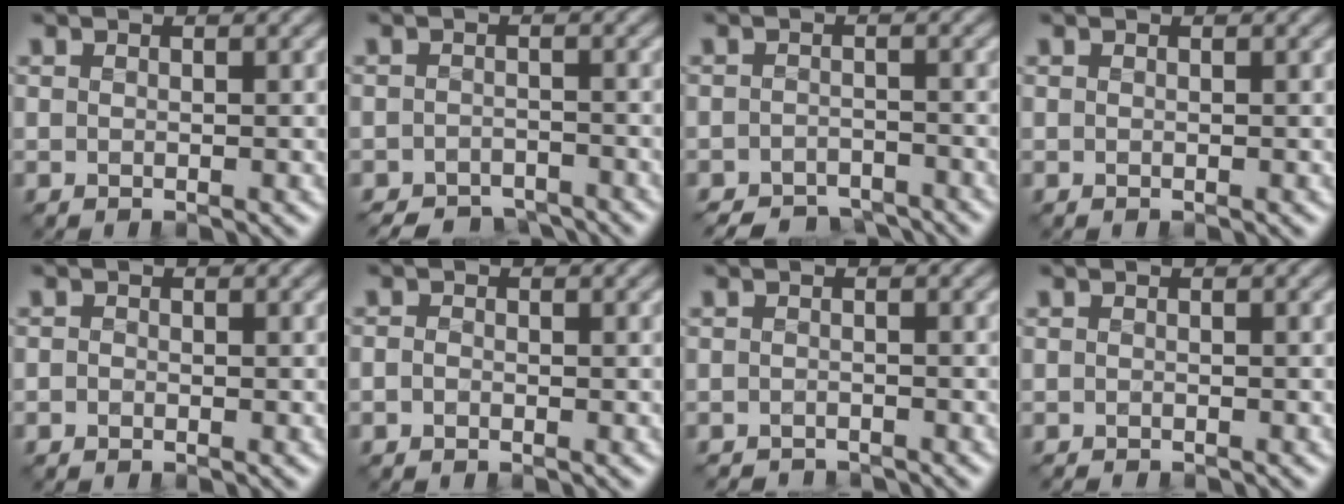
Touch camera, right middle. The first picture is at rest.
{"total": 3.1, "force": [-3.0, 0.9, 0.4], "torque": [0.002, -0.002, -0.052]}
{"total": 3.5, "force": [-3.3, 0.9, 0.6], "torque": [-0.001, -0.003, -0.057]}
{"total": 0.0}
{"total": 0.5, "force": [-0.4, 0.3, 0.1], "torque": [-0.003, -0.002, -0.010]}
{"total": 0.8, "force": [-0.5, 0.5, 0.4], "torque": [-0.009, -0.002, -0.012]}
{"total": 1.3, "force": [-1.3, 0.1, -0.2], "torque": [0.007, 0.000, -0.025]}
{"total": 0.6, "force": [-0.6, -0.1, -0.1], "torque": [-0.001, -0.006, -0.013]}